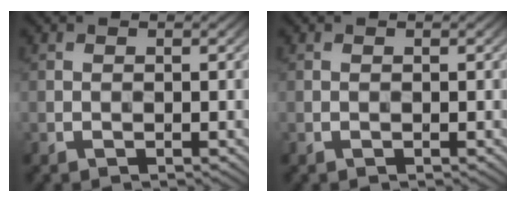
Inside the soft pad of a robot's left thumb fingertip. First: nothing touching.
{"total": 0.0}